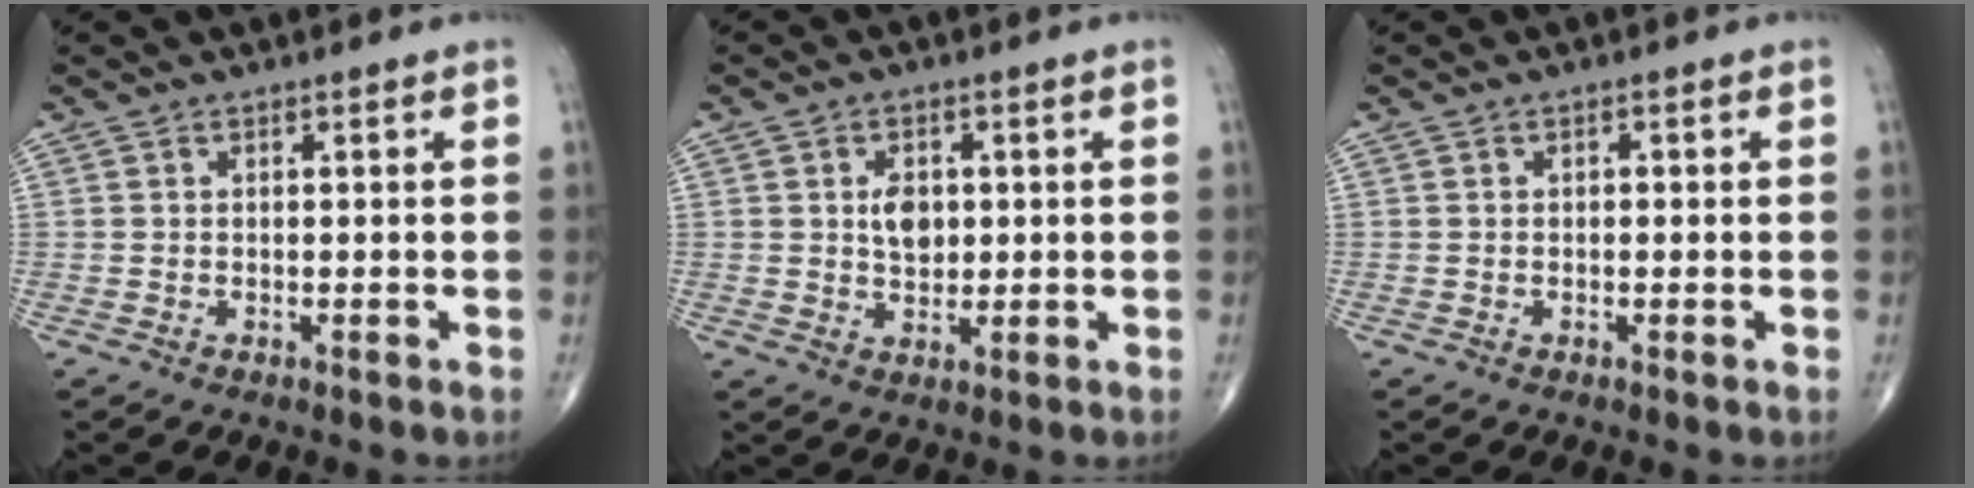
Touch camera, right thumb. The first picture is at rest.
{"total": 4.9, "force": [0.8, 3.4, 3.5], "torque": [-0.041, -0.005, 0.015]}
{"total": 0.7, "force": [0.0, 0.5, 0.4], "torque": [0.004, 0.001, -0.003]}